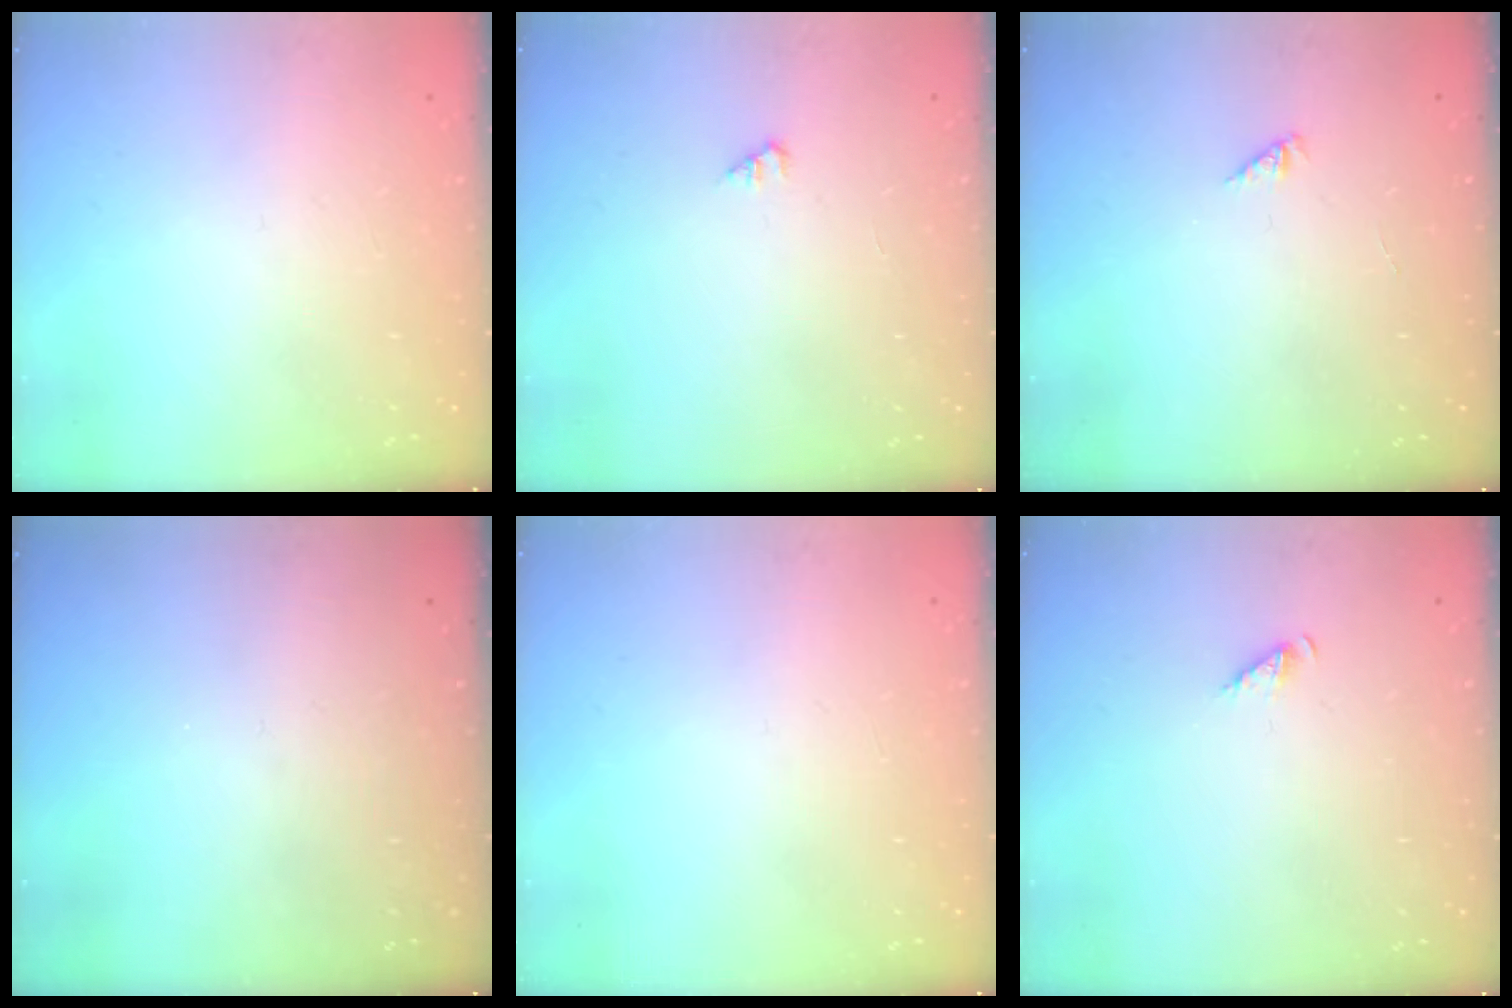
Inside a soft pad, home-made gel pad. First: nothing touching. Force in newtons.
{"total": 1.4, "press": 1.3, "slide": 0.1}
{"total": 0.0}
{"total": 0.0}
{"total": 0.0}
{"total": 2.0, "press": 1.9, "slide": 0.3}